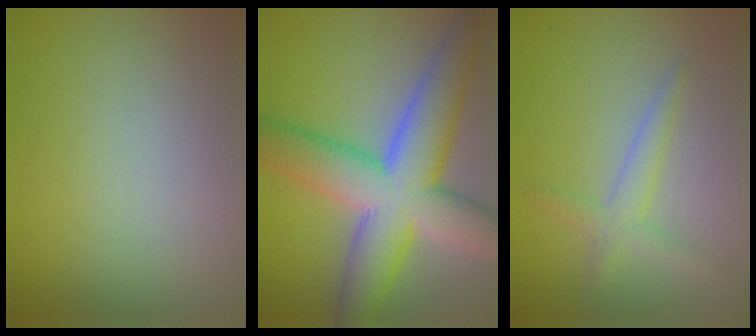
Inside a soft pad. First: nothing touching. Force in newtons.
{"total": 10.9, "press": 10.9, "slide": 0.4}
{"total": 2.1, "press": 2.1, "slide": 0.1}